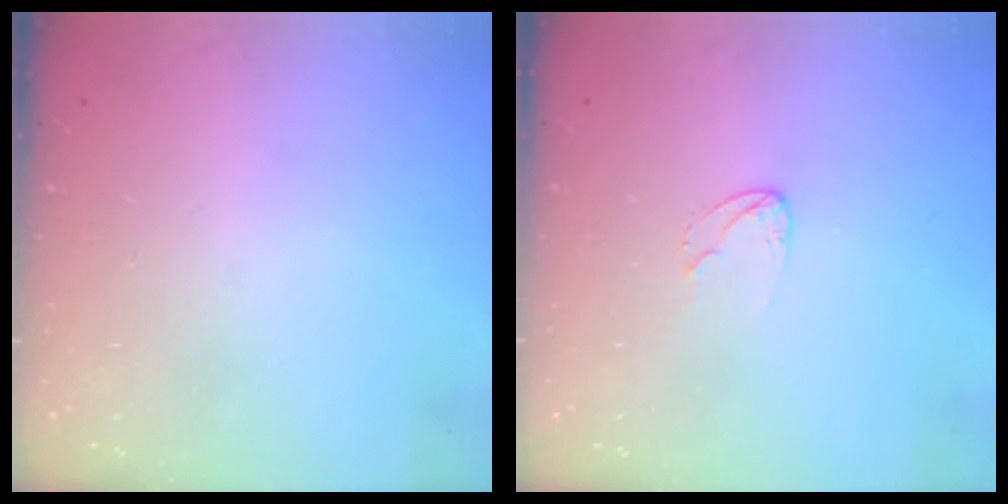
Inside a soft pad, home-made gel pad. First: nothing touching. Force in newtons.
{"total": 3.9, "press": 3.9, "slide": 0.2}